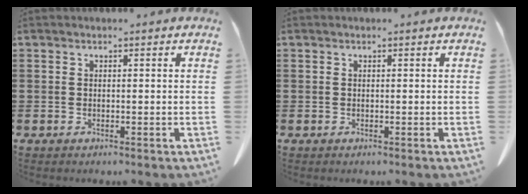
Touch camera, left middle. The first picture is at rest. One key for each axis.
{"total": 0.0}